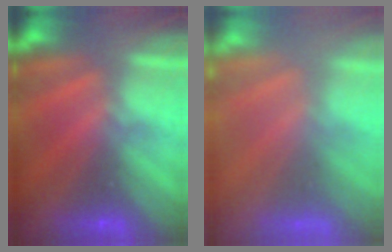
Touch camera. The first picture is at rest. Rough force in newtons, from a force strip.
{"total": 8.6}